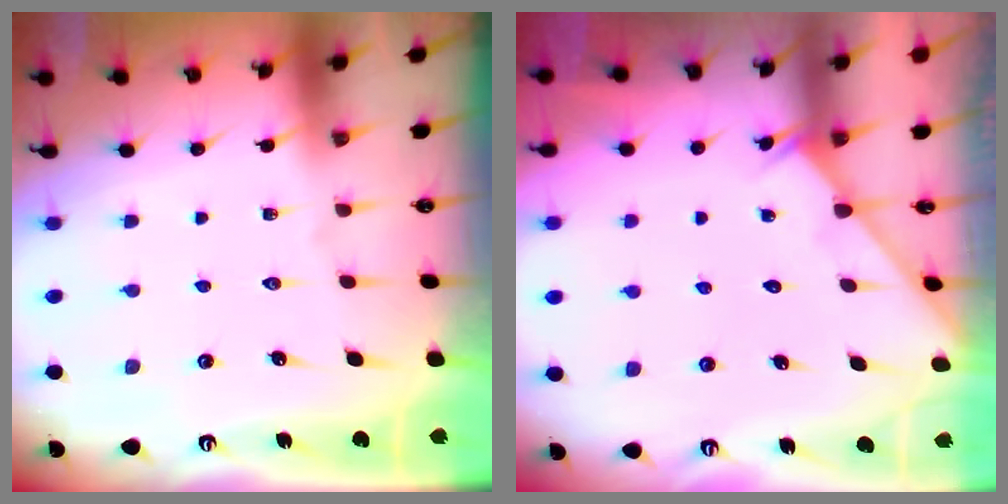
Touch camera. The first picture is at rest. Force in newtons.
{"total": 2.6, "press": 2.5, "slide": 0.3}